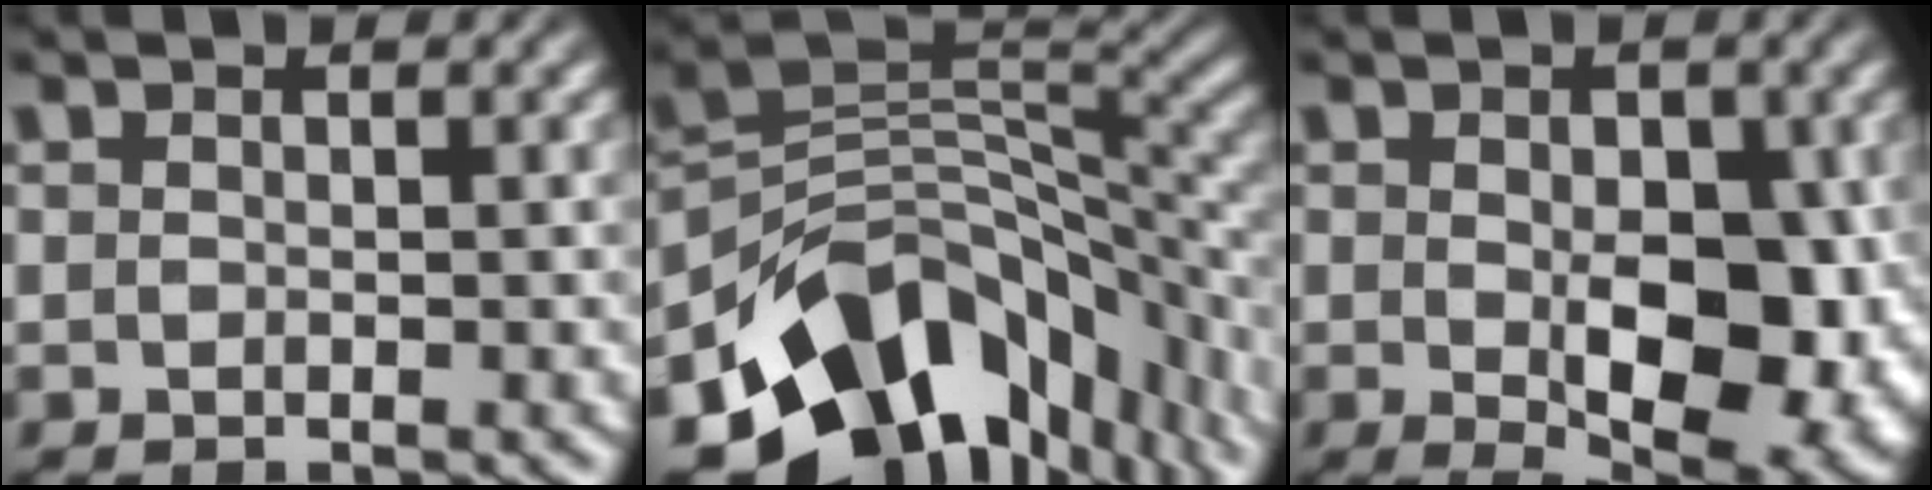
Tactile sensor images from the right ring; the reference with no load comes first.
{"total": 18.5, "force": [-7.4, 11.5, 12.5], "torque": [-0.202, -0.051, -0.092]}
{"total": 9.8, "force": [-1.7, 4.6, 8.5], "torque": [-0.129, -0.040, -0.003]}